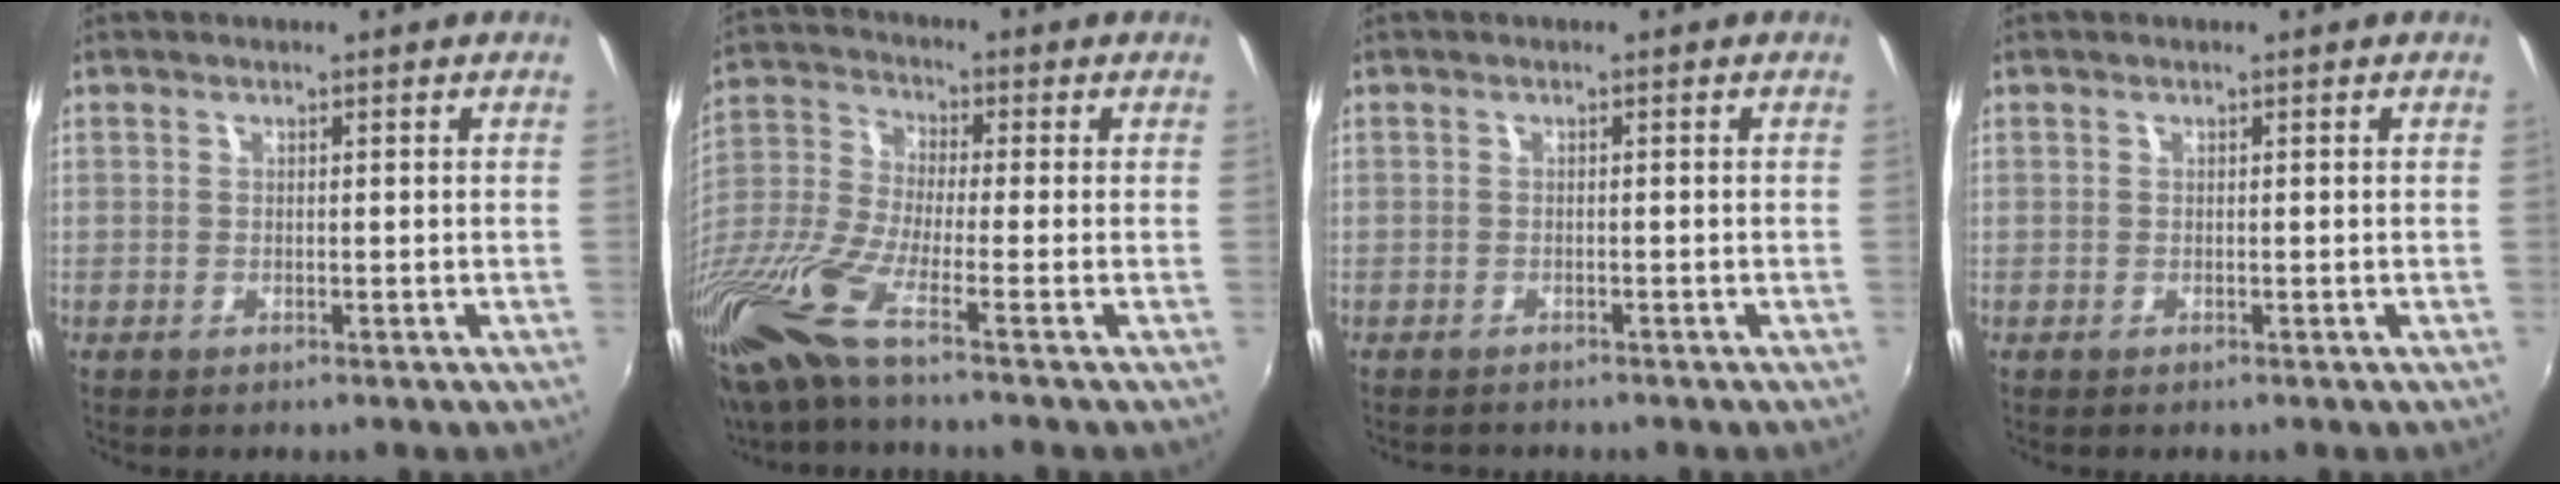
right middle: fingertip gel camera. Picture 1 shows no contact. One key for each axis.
{"total": 11.0, "fx": -7.2, "fy": 0.2, "fz": 8.2, "tx": -0.180, "ty": -0.027, "tz": -0.151}
{"total": 1.6, "fx": -1.5, "fy": 0.4, "fz": 0.2, "tx": -0.010, "ty": -0.004, "tz": -0.023}
{"total": 0.0}